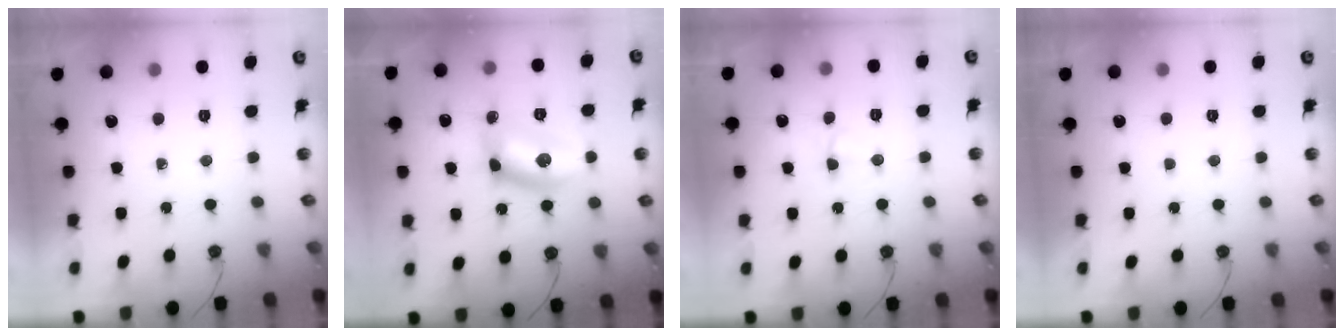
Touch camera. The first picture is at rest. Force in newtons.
{"total": 10.4, "press": 10.3, "slide": 0.7}
{"total": 5.1, "press": 4.1, "slide": 3.1}
{"total": 0.0}